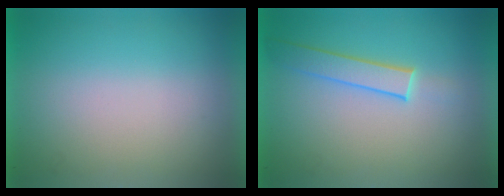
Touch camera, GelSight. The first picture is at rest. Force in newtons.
{"total": 1.9}